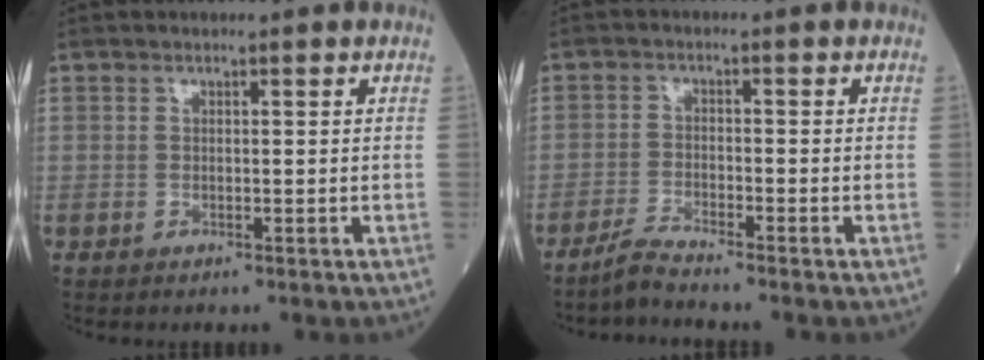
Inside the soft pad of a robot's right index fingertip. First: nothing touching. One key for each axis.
{"total": 3.0, "fx": -2.8, "fy": -0.7, "fz": 0.8, "tx": -0.025, "ty": -0.016, "tz": -0.059}